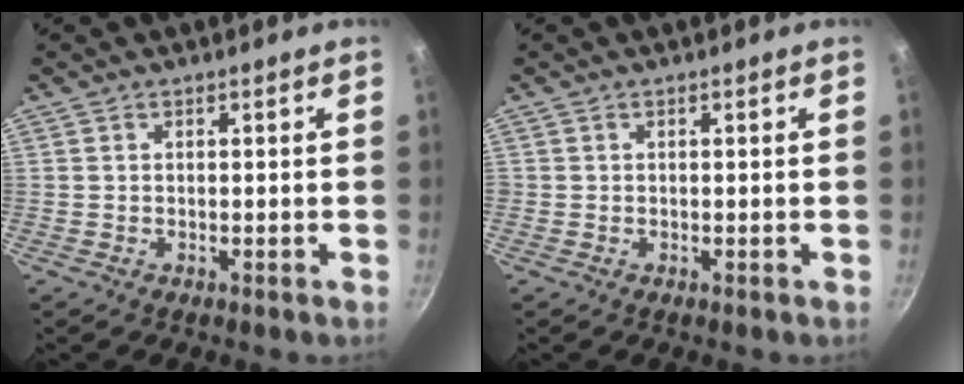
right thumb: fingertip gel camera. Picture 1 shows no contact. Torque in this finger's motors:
{"motor_torque": [0.67, 0.68, 0.70, 0.53, 0.22]}